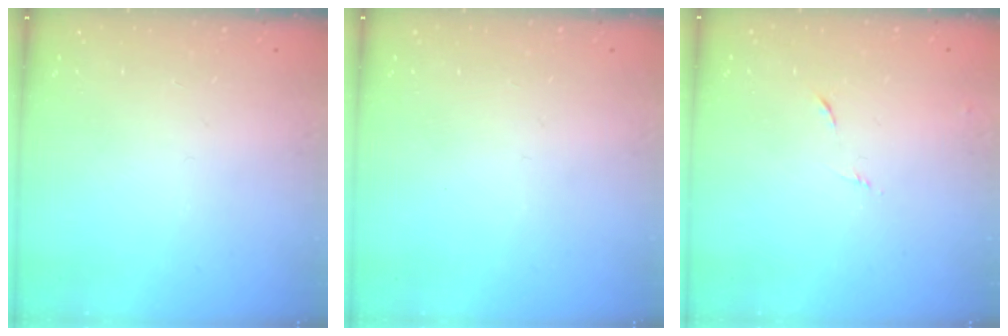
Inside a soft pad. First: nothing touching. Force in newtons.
{"total": 0.0}
{"total": 5.9, "press": 5.9, "slide": 0.6}